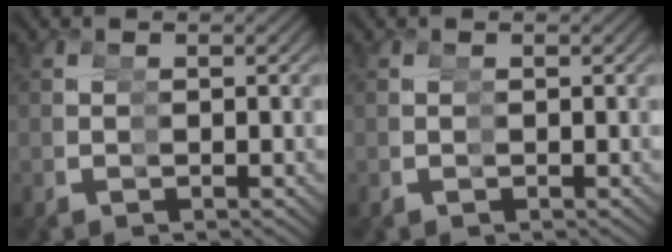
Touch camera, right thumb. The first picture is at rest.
{"total": 0.0}